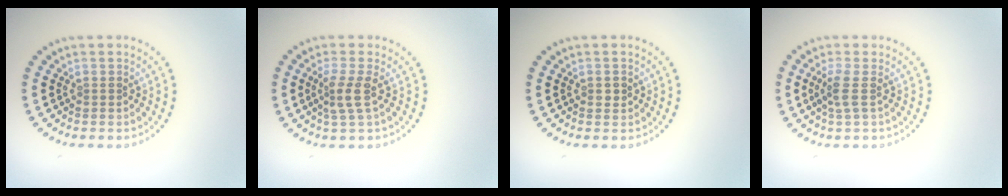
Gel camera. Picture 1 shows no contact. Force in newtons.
{"total": 2.3, "press": 1.7, "slide": 1.5}
{"total": 0.8, "press": 0.8, "slide": 0.1}
{"total": 1.7, "press": 1.3, "slide": 1.1}